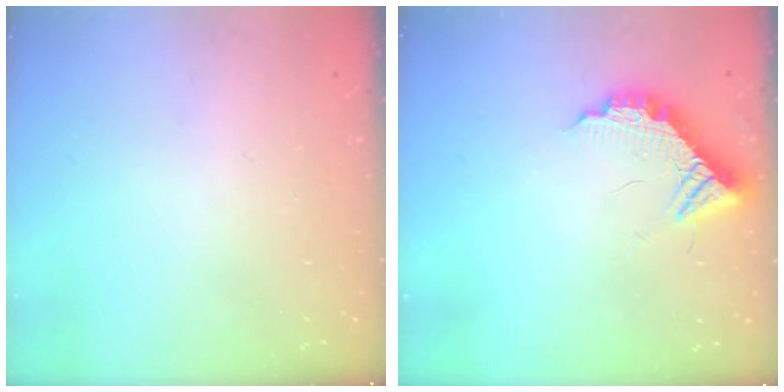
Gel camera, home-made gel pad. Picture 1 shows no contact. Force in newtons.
{"total": 11.3, "press": 11.3, "slide": 0.5}